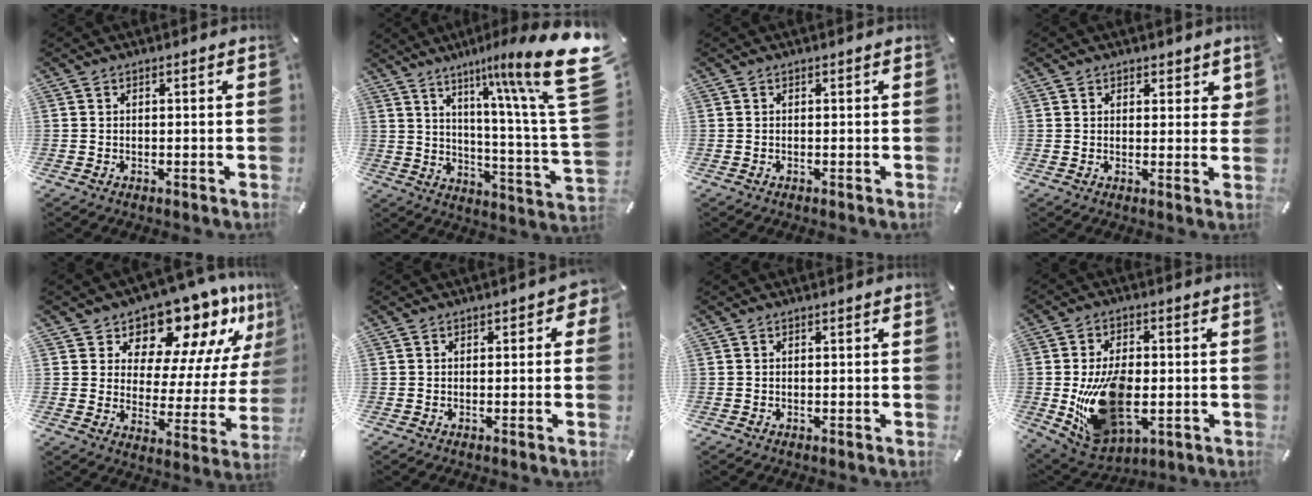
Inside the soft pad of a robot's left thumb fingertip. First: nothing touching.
{"total": 21.9, "force": [11.9, 3.0, 18.2], "torque": [-0.263, -0.091, 0.177]}
{"total": 0.0}
{"total": 3.0, "force": [1.7, 2.2, 0.9], "torque": [0.011, -0.005, 0.025]}
{"total": 13.1, "force": [11.1, 5.9, 3.8], "torque": [-0.063, -0.114, 0.185]}
{"total": 1.6, "force": [-0.1, 1.1, 1.1], "torque": [-0.014, 0.004, -0.005]}
{"total": 0.0}
{"total": 18.2, "force": [-2.2, 11.7, 13.8], "torque": [-0.261, -0.010, -0.031]}